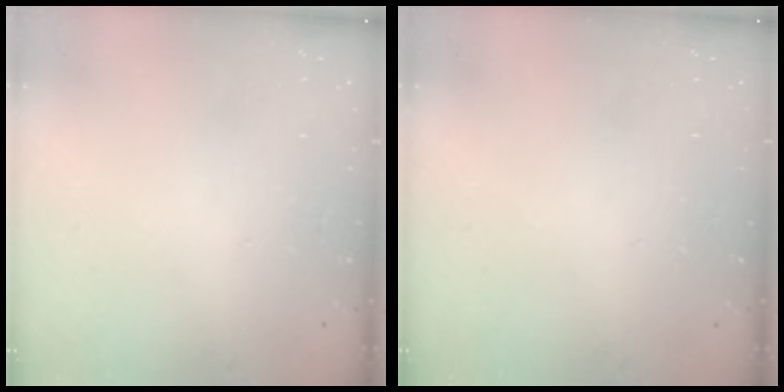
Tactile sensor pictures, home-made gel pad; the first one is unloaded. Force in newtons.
{"total": 0.0}